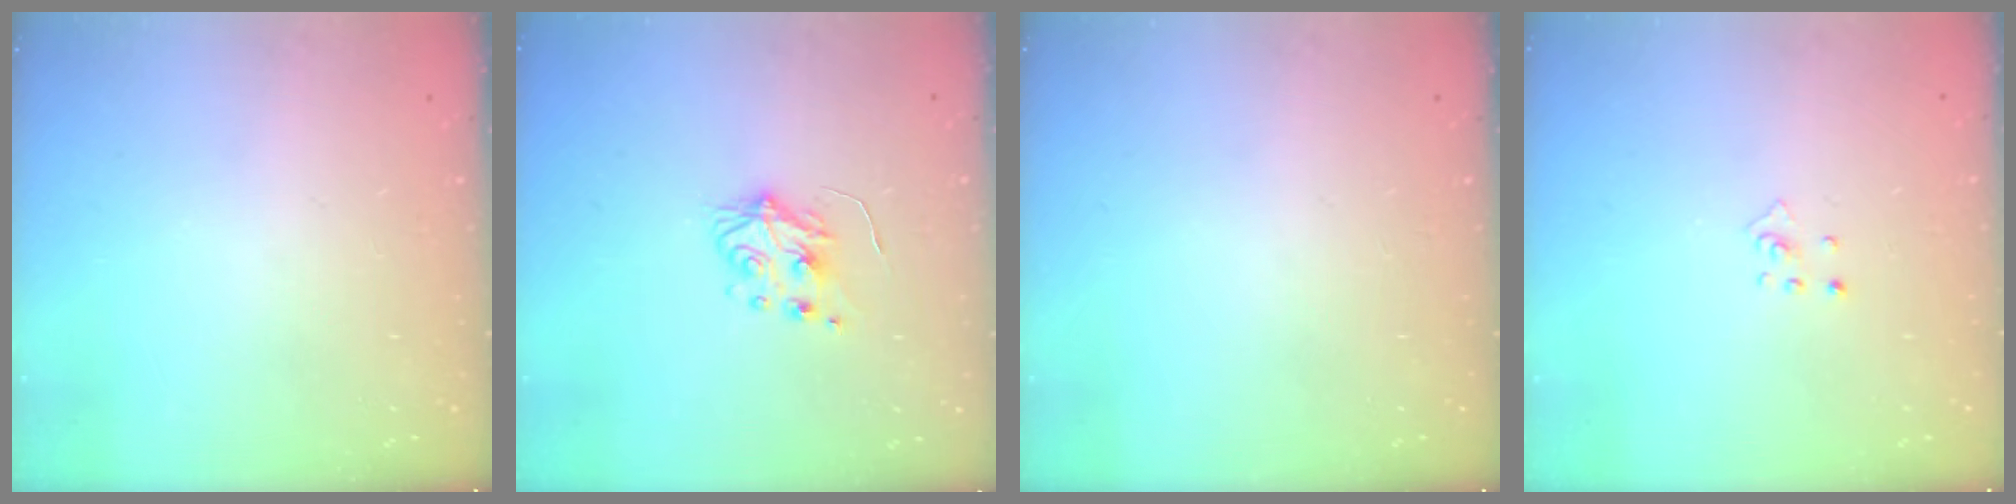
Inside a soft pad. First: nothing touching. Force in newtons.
{"total": 5.9, "press": 5.9, "slide": 0.6}
{"total": 0.0}
{"total": 2.9, "press": 2.9, "slide": 0.3}